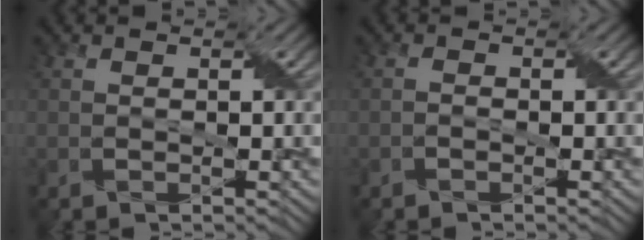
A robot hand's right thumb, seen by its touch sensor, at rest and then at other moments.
{"total": 0.7, "force": [-0.5, 0.3, 0.4], "torque": [-0.009, 0.004, -0.009]}